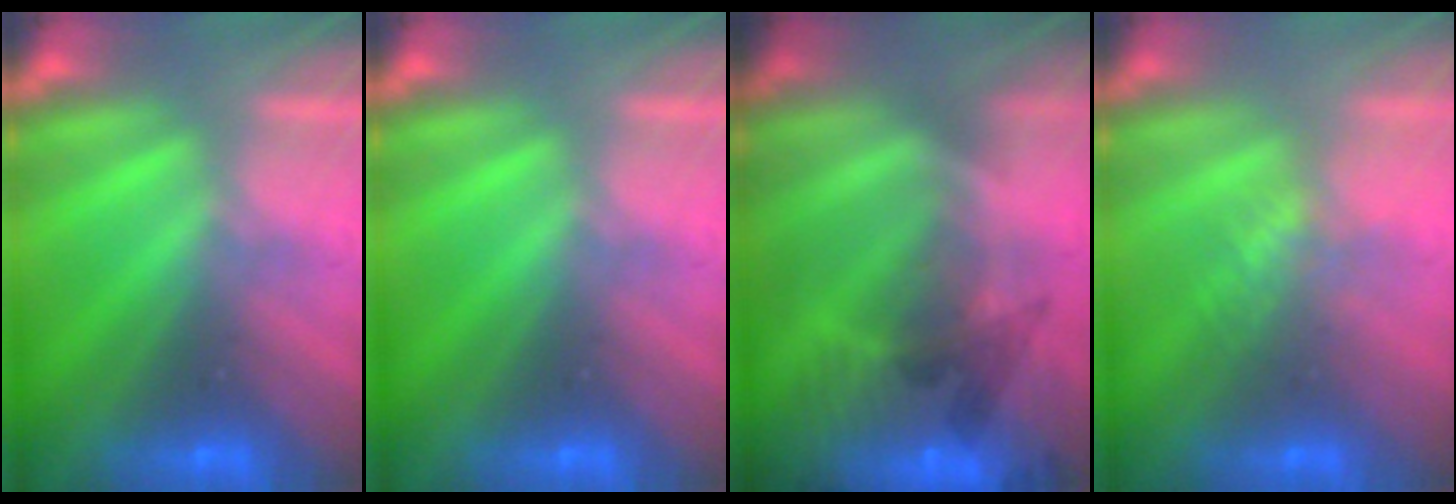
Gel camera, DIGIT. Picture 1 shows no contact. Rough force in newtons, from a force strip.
{"total": 0.0}
{"total": 7.2}
{"total": 2.1}